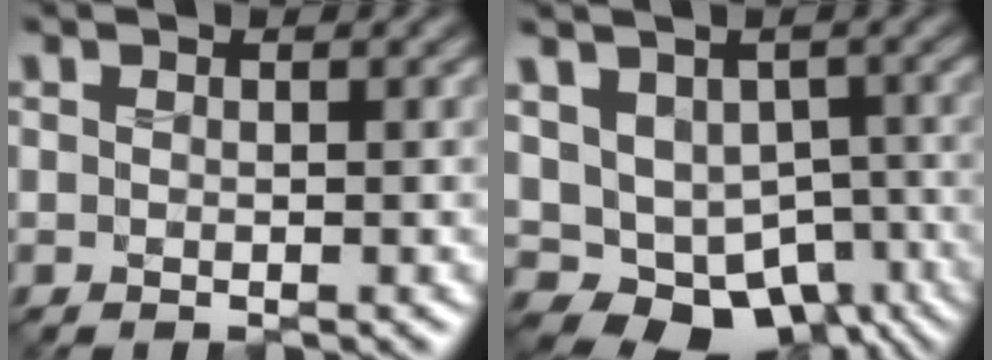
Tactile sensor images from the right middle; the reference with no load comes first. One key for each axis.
{"total": 8.8, "fx": -3.1, "fy": 6.8, "fz": 4.8, "tx": -0.076, "ty": -0.011, "tz": -0.026}